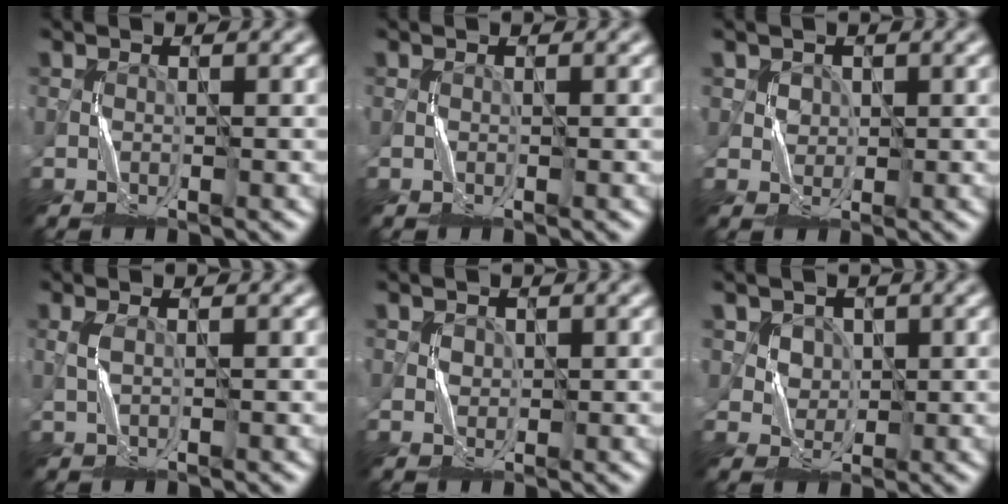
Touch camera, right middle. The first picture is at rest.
{"total": 0.0}
{"total": 1.9, "force": [1.1, 1.6, 0.1], "torque": [-0.015, 0.000, 0.029]}
{"total": 0.6, "force": [0.3, 0.1, 0.5], "torque": [-0.017, 0.002, 0.007]}
{"total": 1.0, "force": [0.5, 0.9, -0.1], "torque": [-0.001, 0.002, 0.012]}
{"total": 4.1, "force": [2.2, 3.3, 1.2], "torque": [-0.041, 0.000, 0.049]}